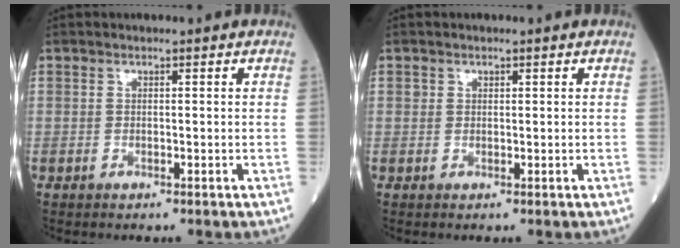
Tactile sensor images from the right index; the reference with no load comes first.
{"total": 0.8, "force": [0.4, 0.7, 0.1], "torque": [0.007, 0.002, 0.003]}